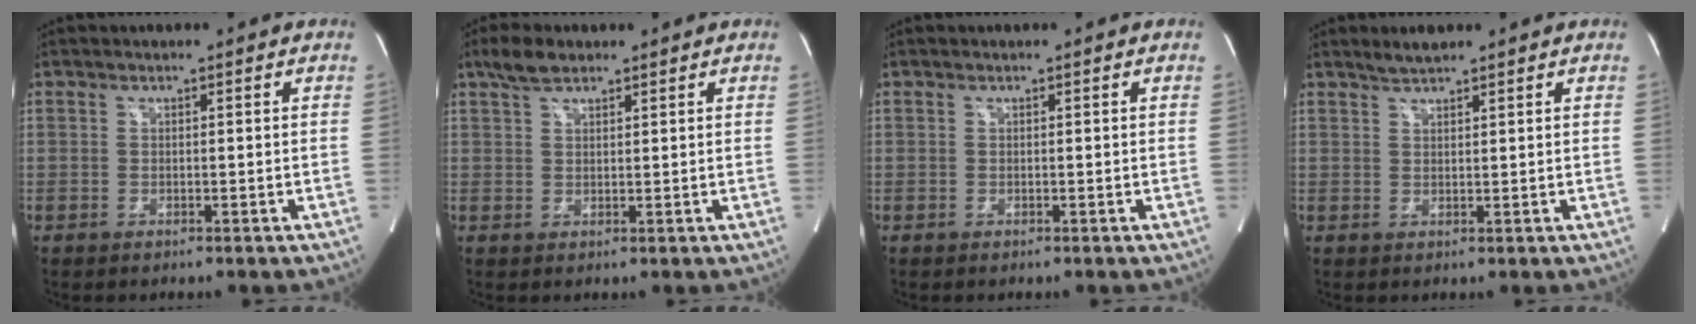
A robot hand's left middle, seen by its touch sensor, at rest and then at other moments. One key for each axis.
{"total": 3.8, "fx": 2.9, "fy": 1.5, "fz": 2.0, "tx": -0.051, "ty": 0.011, "tz": 0.056}
{"total": 0.0}
{"total": 2.4, "fx": 2.2, "fy": 0.3, "fz": 1.0, "tx": -0.025, "ty": 0.006, "tz": 0.042}